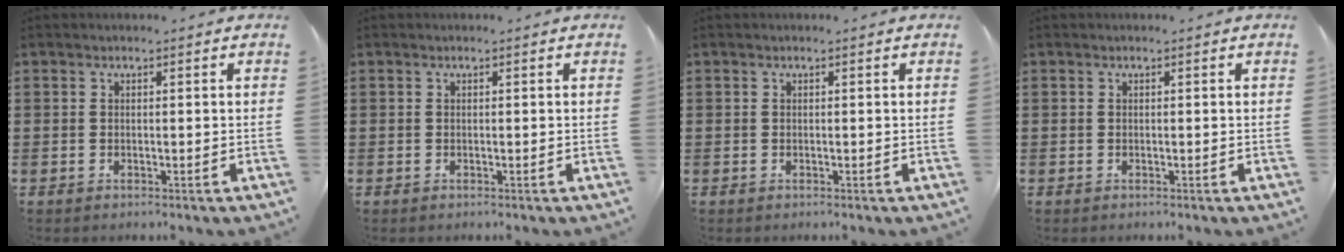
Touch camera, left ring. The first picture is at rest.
{"total": 0.0}
{"total": 0.0}
{"total": 0.0}